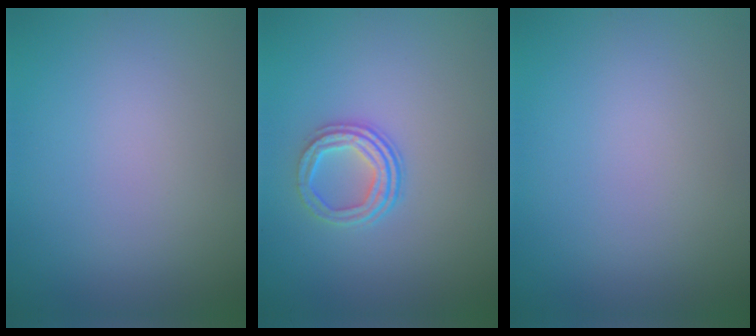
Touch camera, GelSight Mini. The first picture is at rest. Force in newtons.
{"total": 3.2, "press": 2.5, "slide": 2.0}
{"total": 0.0}